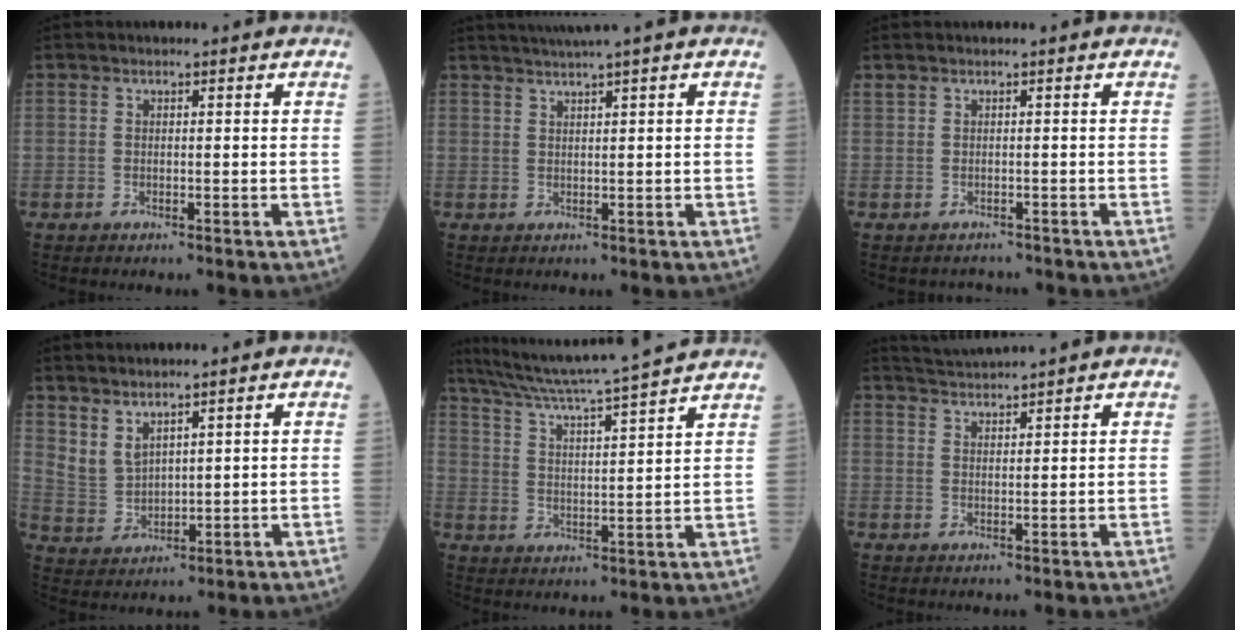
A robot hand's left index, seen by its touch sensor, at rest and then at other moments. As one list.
[{"total": 3.7, "force": [2.8, -1.2, 2.1], "torque": [-0.039, 0.012, 0.055]}, {"total": 1.0, "force": [-0.6, 0.8, 0.0], "torque": [-0.008, 0.007, -0.005]}, {"total": 4.3, "force": [3.5, 1.6, 1.9], "torque": [-0.051, -0.001, 0.087]}, {"total": 16.5, "force": [14.9, -2.2, 6.9], "torque": [-0.129, -0.009, 0.217]}, {"total": 3.3, "force": [3.0, -1.4, 0.0], "torque": [-0.006, 0.008, 0.067]}]